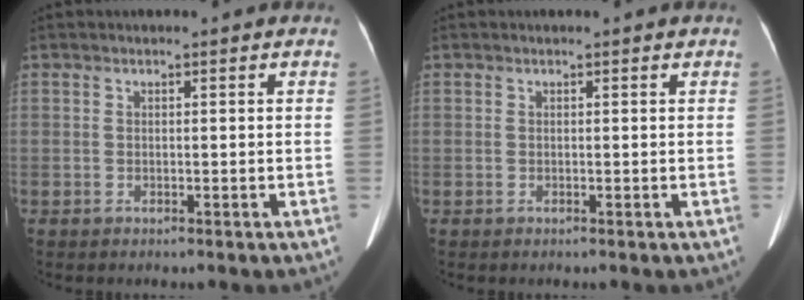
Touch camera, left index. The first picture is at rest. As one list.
[{"total": 0.9, "force": [0.7, 0.2, 0.5], "torque": [-0.001, -0.006, 0.003]}]